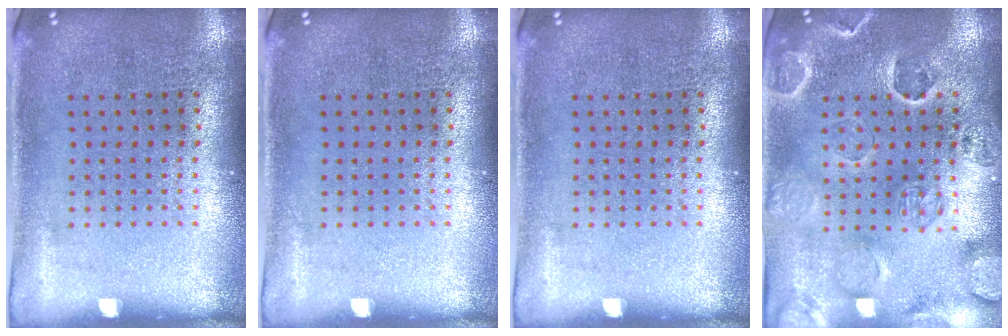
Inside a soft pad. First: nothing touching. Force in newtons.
{"total": 0.0}
{"total": 0.0}
{"total": 2.7, "press": 2.7, "slide": 0.5}